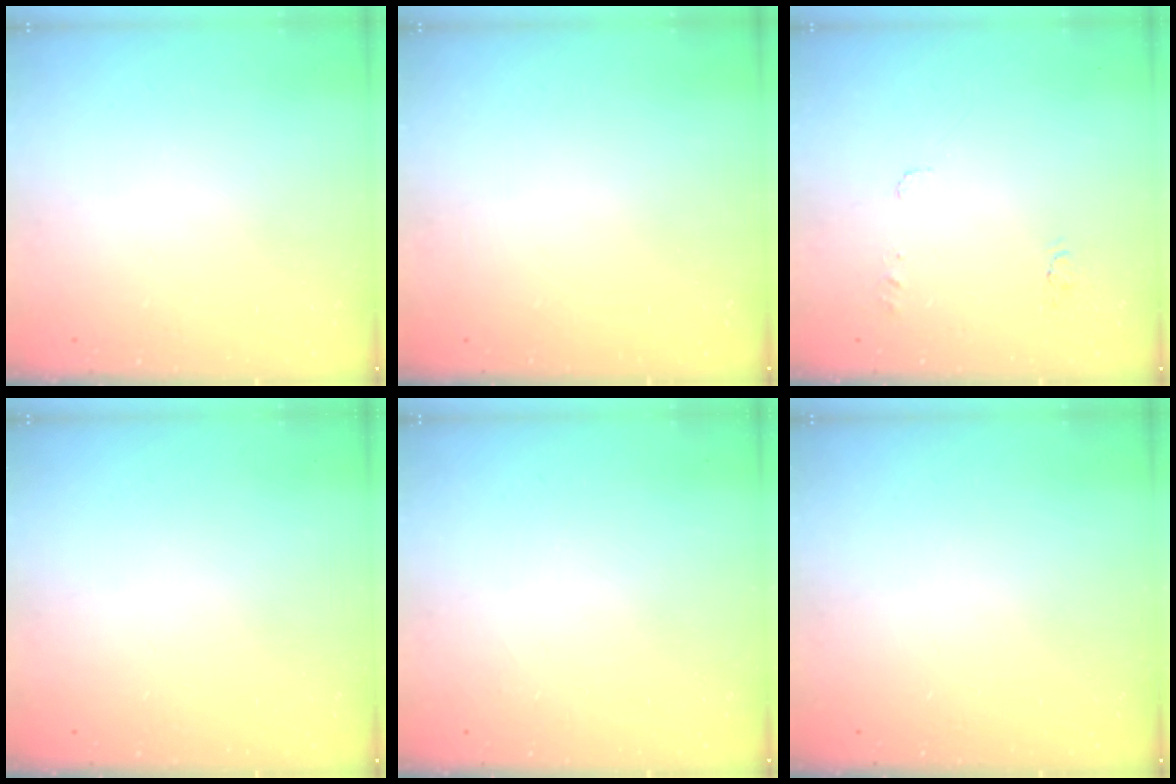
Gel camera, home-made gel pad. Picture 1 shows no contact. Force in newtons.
{"total": 0.0}
{"total": 5.2, "press": 5.1, "slide": 0.5}
{"total": 0.0}
{"total": 5.0, "press": 5.0, "slide": 0.5}
{"total": 0.0}